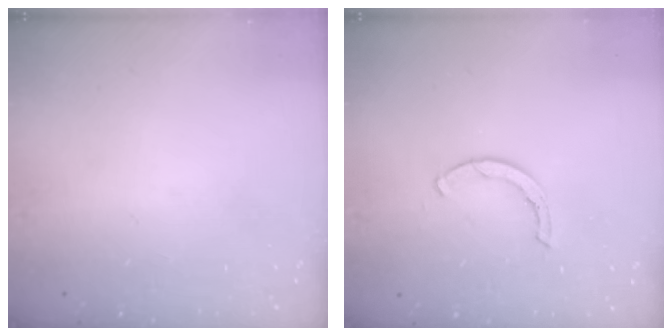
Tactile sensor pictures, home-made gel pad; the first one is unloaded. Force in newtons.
{"total": 1.7, "press": 1.6, "slide": 0.3}